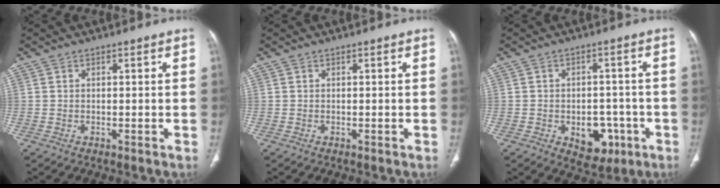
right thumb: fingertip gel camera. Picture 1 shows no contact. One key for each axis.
{"total": 0.0}
{"total": 8.4, "fx": -3.0, "fy": 5.7, "fz": 5.4, "tx": -0.034, "ty": 0.021, "tz": -0.028}